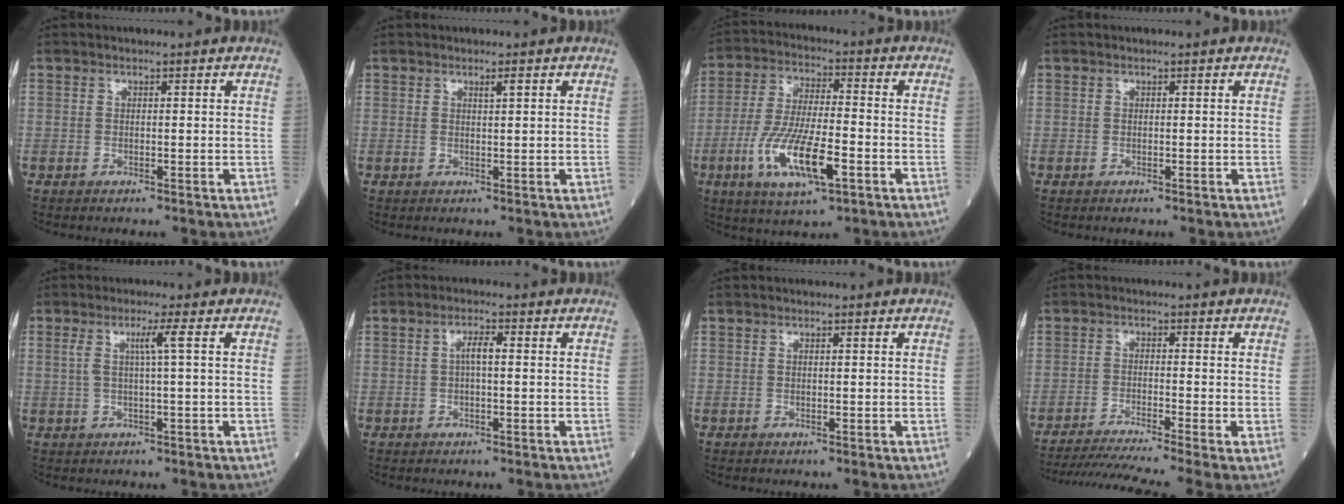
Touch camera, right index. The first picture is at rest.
{"total": 1.1, "force": [0.7, 0.0, 0.9], "torque": [-0.016, -0.001, 0.011]}
{"total": 12.6, "force": [-4.7, 2.8, 11.4], "torque": [-0.230, -0.013, -0.084]}
{"total": 0.0}
{"total": 3.3, "force": [0.8, -0.7, 3.1], "torque": [-0.065, 0.005, 0.016]}
{"total": 2.3, "force": [0.1, 0.4, 2.3], "torque": [-0.043, 0.004, 0.001]}
{"total": 0.0}
{"total": 10.4, "force": [-8.1, -1.3, 6.5], "torque": [-0.099, -0.020, -0.130]}